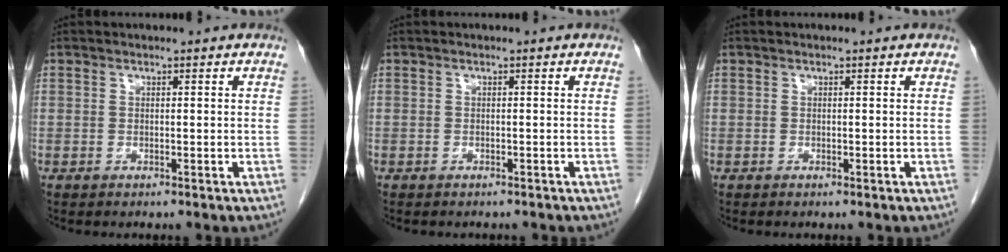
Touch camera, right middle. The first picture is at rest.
{"total": 2.3, "force": [-2.0, 0.8, 0.7], "torque": [-0.017, -0.004, -0.021]}
{"total": 0.0}